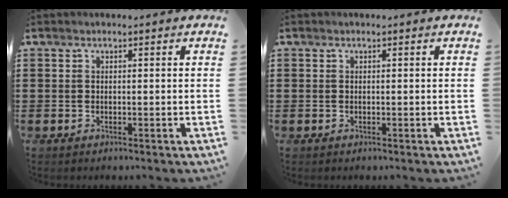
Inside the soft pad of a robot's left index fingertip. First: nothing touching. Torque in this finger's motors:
{"motor_torque": [0.00, 0.00, 0.00, 0.01]}